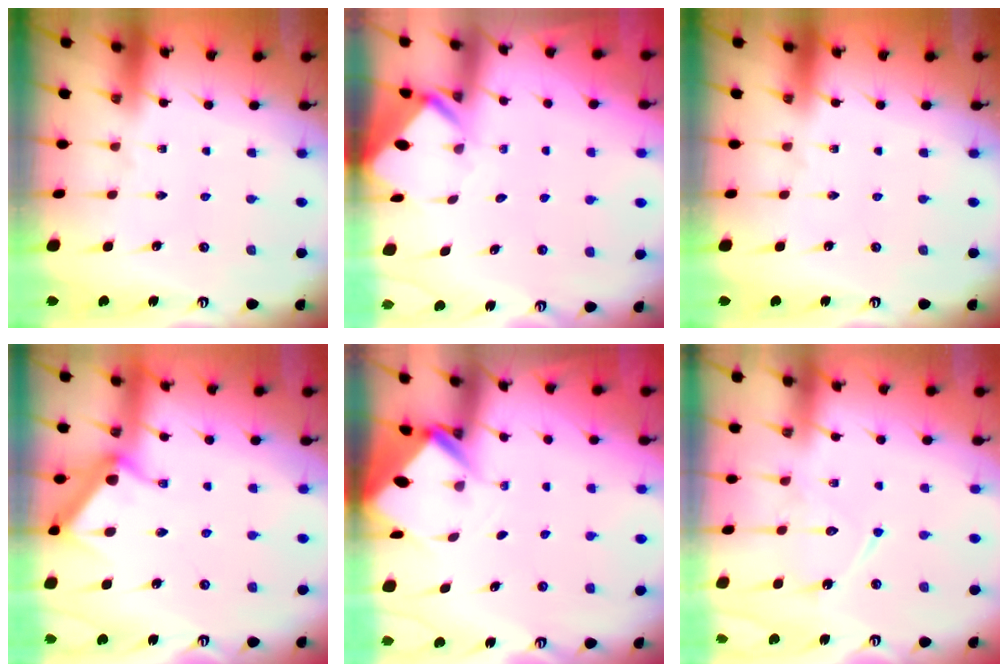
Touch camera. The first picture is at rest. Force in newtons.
{"total": 3.1, "press": 3.1, "slide": 0.2}
{"total": 0.0}
{"total": 11.0, "press": 11.0, "slide": 0.2}
{"total": 3.4, "press": 3.4, "slide": 0.3}
{"total": 11.4, "press": 11.3, "slide": 0.9}